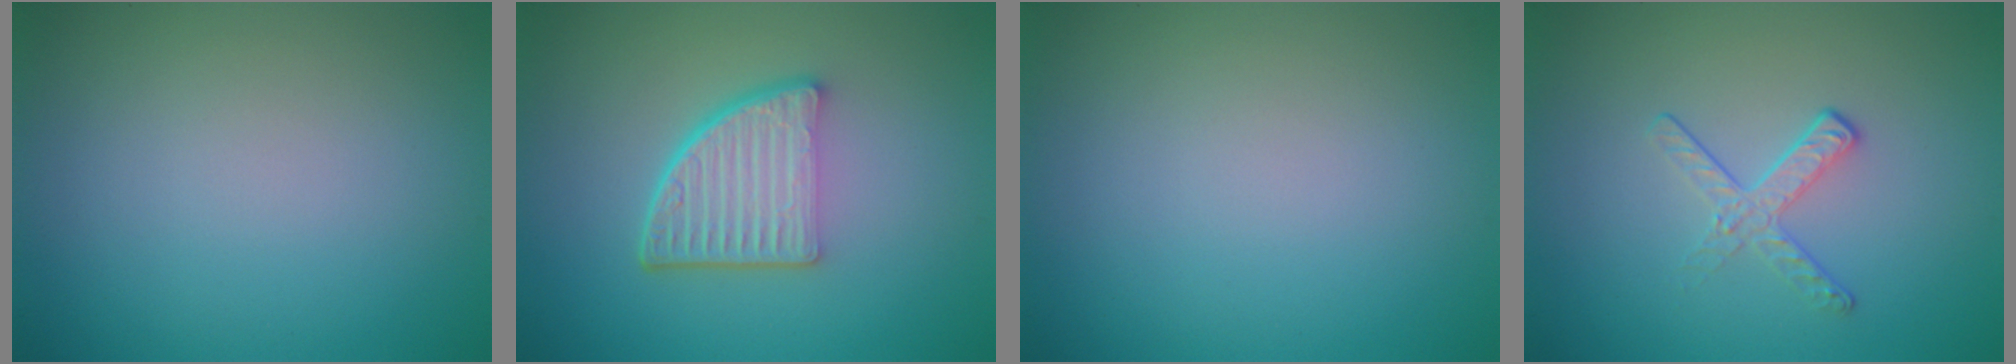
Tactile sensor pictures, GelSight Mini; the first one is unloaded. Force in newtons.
{"total": 5.6, "press": 3.8, "slide": 4.1}
{"total": 0.0}
{"total": 1.9, "press": 1.1, "slide": 1.6}